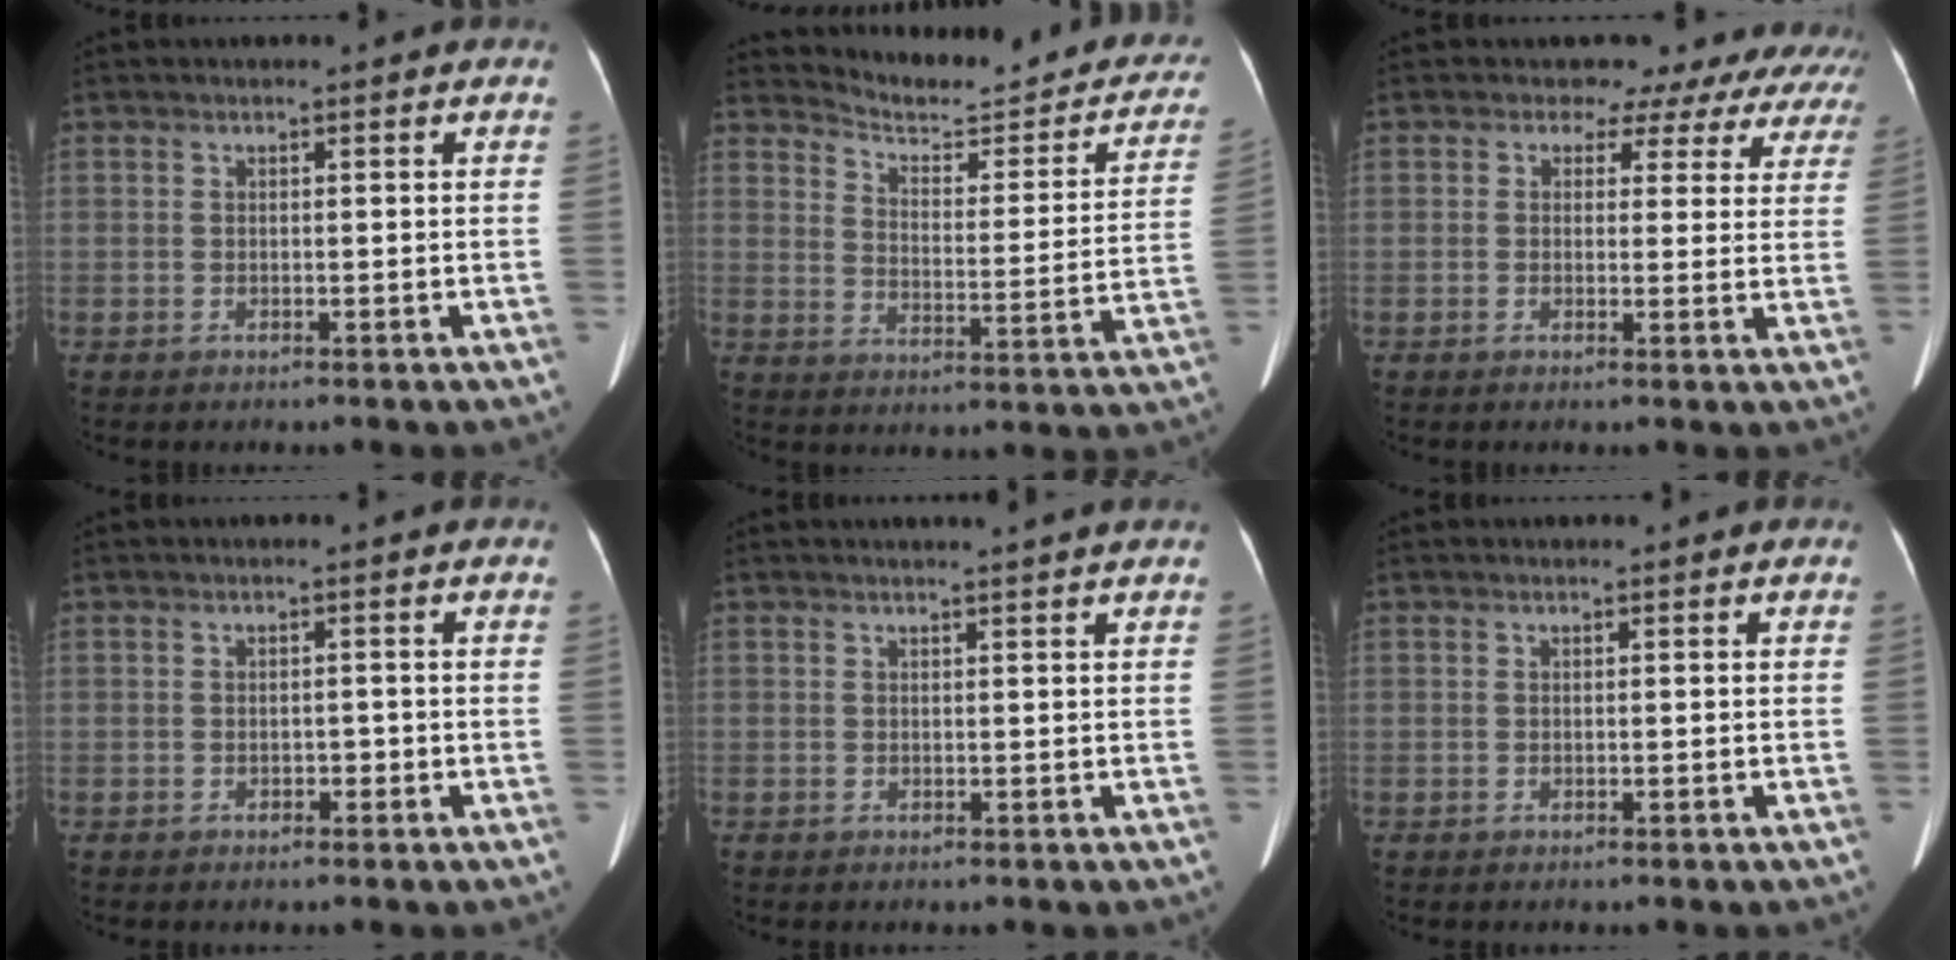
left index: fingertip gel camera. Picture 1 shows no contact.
{"total": 18.9, "force": [17.7, 3.7, 5.7], "torque": [-0.060, -0.054, 0.213]}
{"total": 12.8, "force": [11.4, 5.7, 0.6], "torque": [0.030, -0.015, 0.086]}
{"total": 0.7, "force": [-0.4, 0.5, 0.3], "torque": [-0.003, 0.003, -0.007]}
{"total": 2.0, "force": [1.8, -0.4, 0.7], "torque": [-0.009, 0.008, 0.021]}
{"total": 0.0}